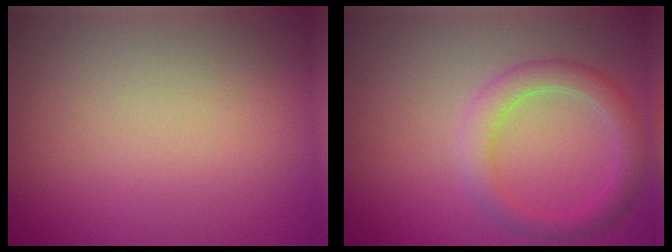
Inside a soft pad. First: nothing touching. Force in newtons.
{"total": 3.0, "press": 3.0, "slide": 0.1}